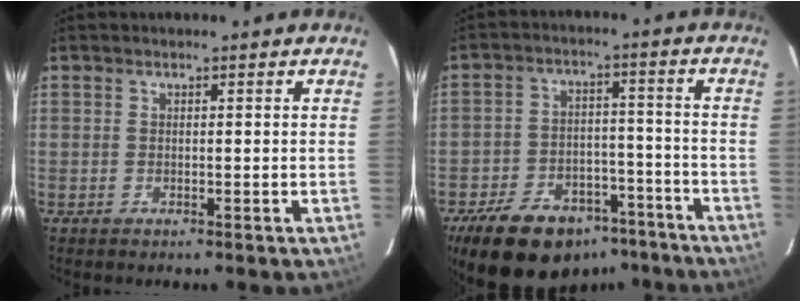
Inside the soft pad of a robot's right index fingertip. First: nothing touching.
{"total": 20.1, "force": [-14.5, 10.6, 9.0], "torque": [-0.194, 0.025, -0.197]}